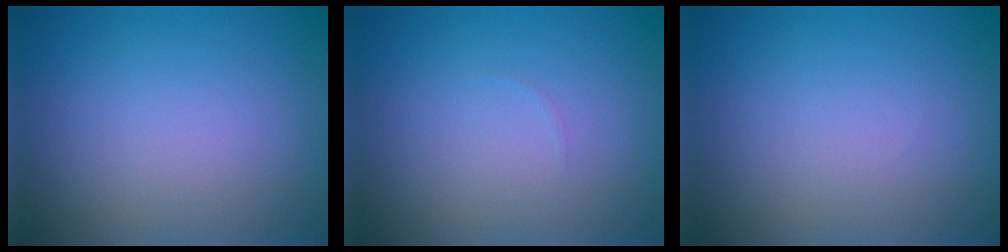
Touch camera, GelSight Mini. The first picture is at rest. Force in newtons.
{"total": 0.0}
{"total": 0.0}